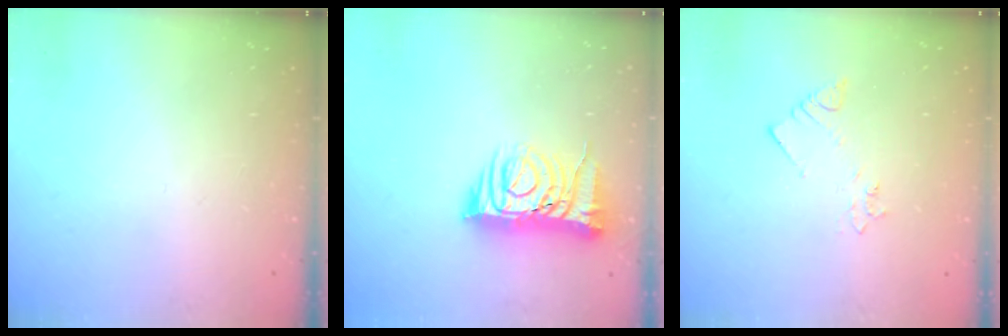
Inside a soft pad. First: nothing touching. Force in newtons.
{"total": 10.1, "press": 10.0, "slide": 1.4}
{"total": 2.1, "press": 2.1, "slide": 0.4}